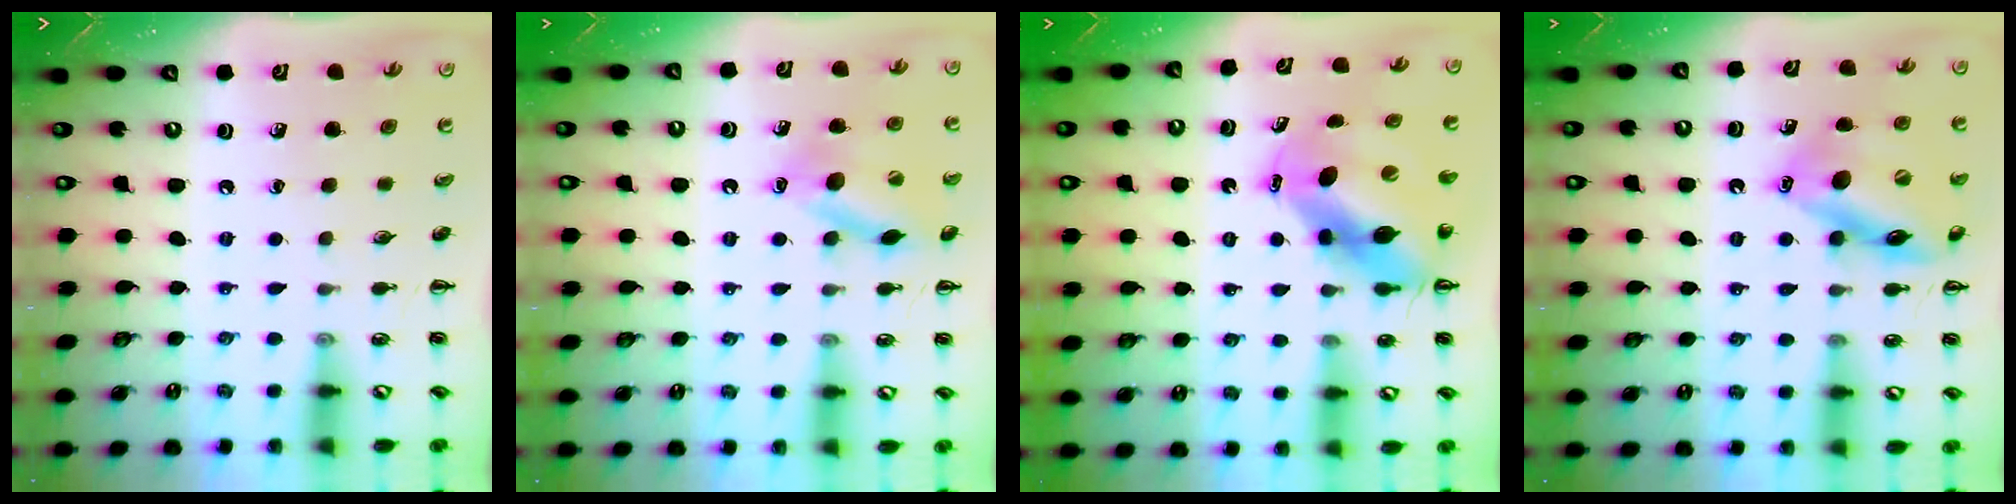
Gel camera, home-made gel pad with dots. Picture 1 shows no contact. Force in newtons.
{"total": 13.2, "press": 13.0, "slide": 2.3}
{"total": 9.1, "press": 8.8, "slide": 2.4}
{"total": 15.1, "press": 14.9, "slide": 2.3}